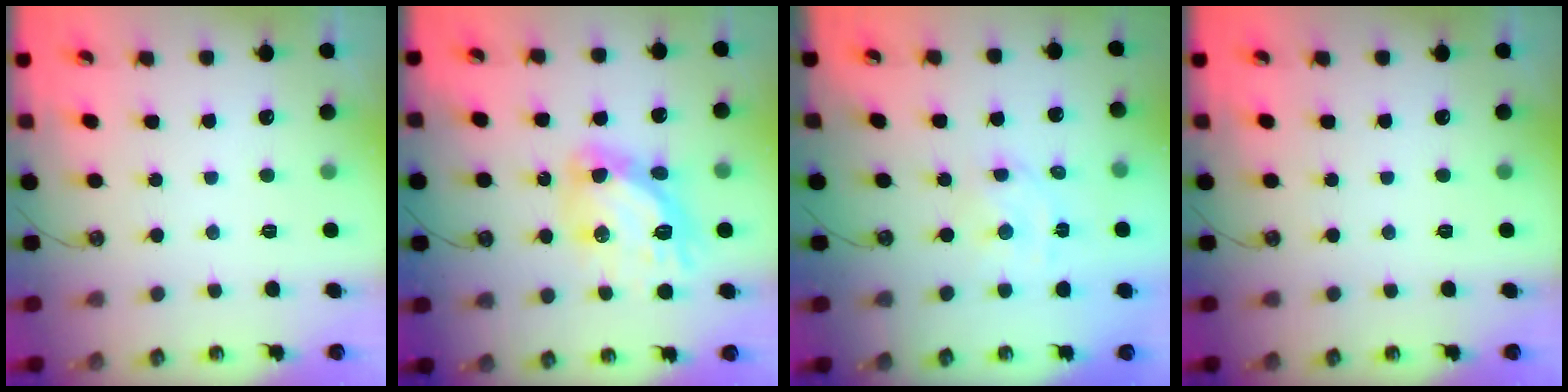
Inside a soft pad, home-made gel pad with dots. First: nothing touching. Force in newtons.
{"total": 14.3, "press": 14.2, "slide": 1.7}
{"total": 3.8, "press": 3.7, "slide": 0.5}
{"total": 0.0}